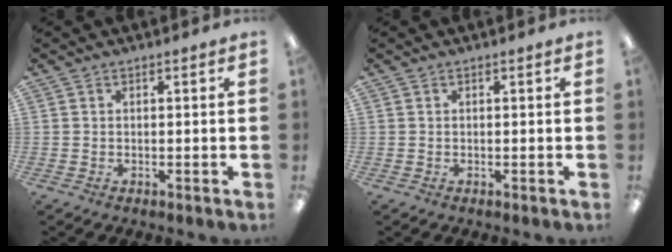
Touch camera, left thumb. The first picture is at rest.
{"total": 0.0}